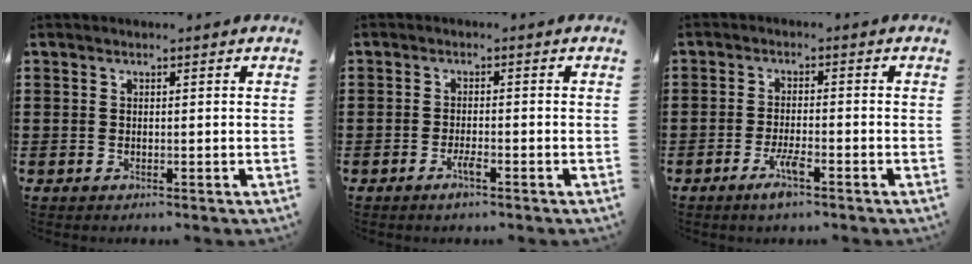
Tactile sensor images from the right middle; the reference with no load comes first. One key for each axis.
{"total": 2.3, "fx": -1.4, "fy": 0.2, "fz": 1.8, "tx": -0.040, "ty": -0.005, "tz": -0.027}
{"total": 3.9, "fx": -2.3, "fy": 0.6, "fz": 3.1, "tx": -0.065, "ty": -0.003, "tz": -0.044}